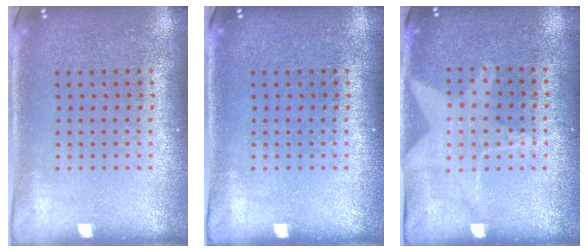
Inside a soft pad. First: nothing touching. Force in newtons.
{"total": 0.0}
{"total": 1.1, "press": 1.0, "slide": 0.4}